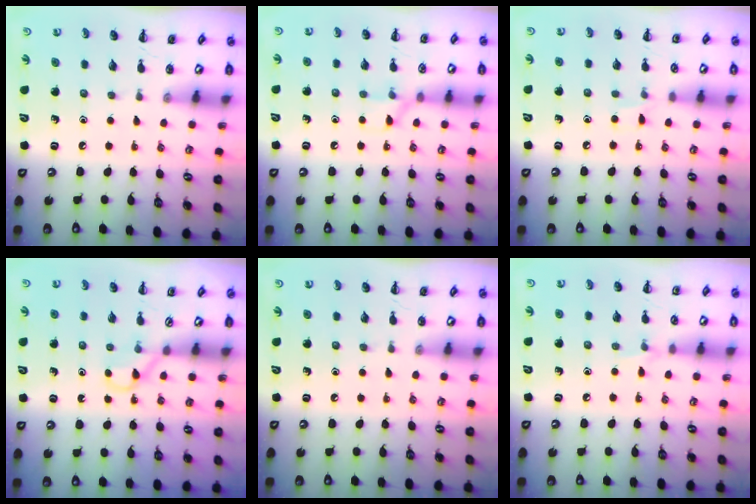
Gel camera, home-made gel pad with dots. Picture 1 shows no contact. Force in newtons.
{"total": 5.9, "press": 5.8, "slide": 0.8}
{"total": 3.8, "press": 3.7, "slide": 1.2}
{"total": 2.6, "press": 2.5, "slide": 0.9}
{"total": 0.0}
{"total": 3.5, "press": 3.3, "slide": 1.3}